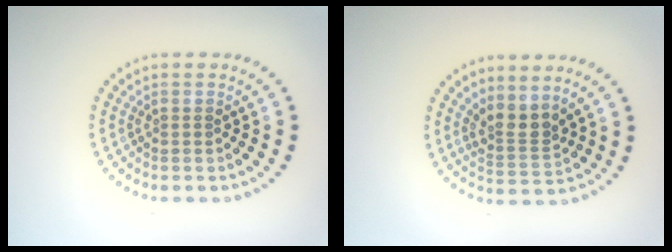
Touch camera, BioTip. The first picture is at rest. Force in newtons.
{"total": 2.6, "press": 1.9, "slide": 1.8}